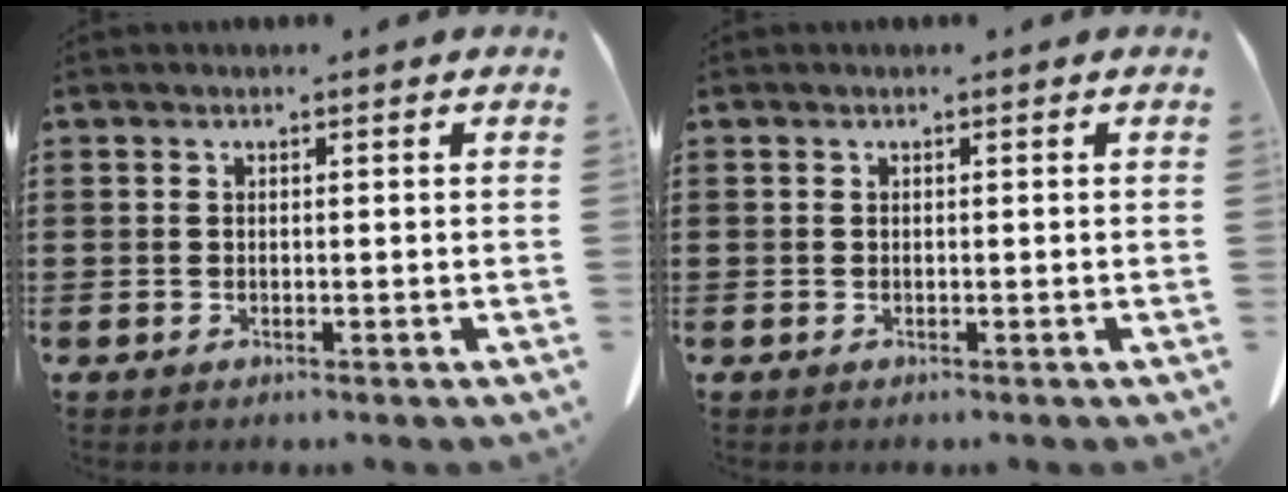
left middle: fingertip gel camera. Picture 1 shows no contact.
{"total": 0.0}